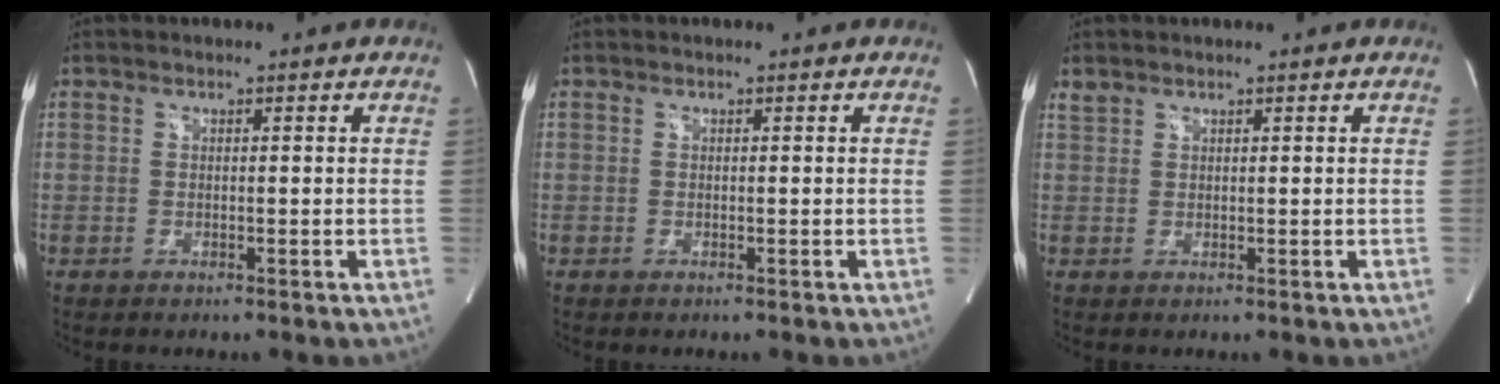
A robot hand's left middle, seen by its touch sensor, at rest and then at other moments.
{"total": 0.0}
{"total": 1.0, "force": [0.9, 0.3, 0.0], "torque": [-0.005, 0.007, 0.022]}